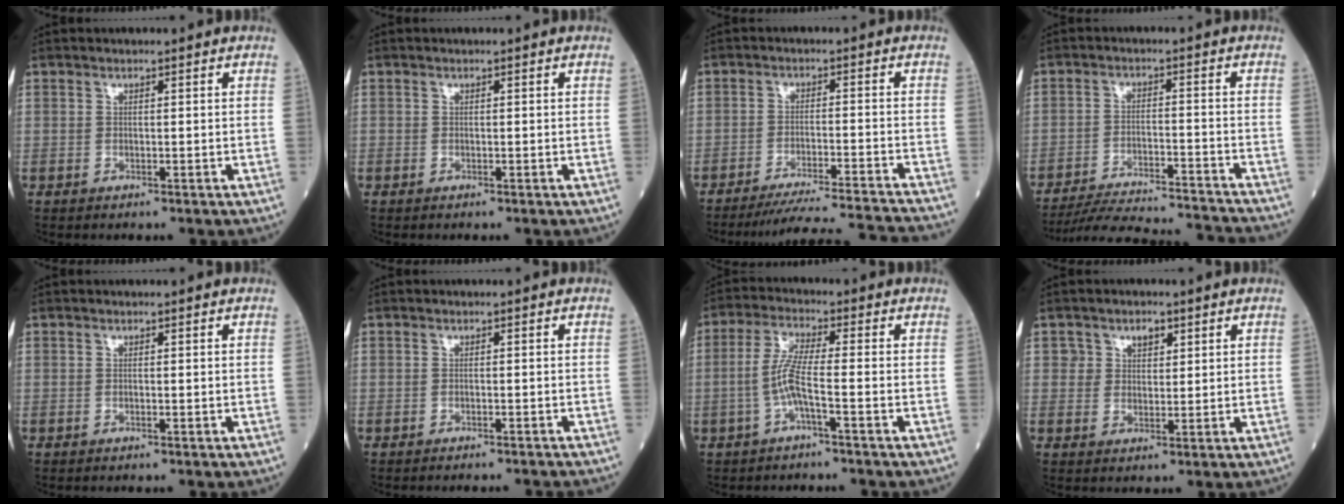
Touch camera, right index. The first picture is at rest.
{"total": 0.0}
{"total": 16.1, "force": [-15.4, -2.0, 4.4], "torque": [-0.058, -0.031, -0.214]}
{"total": 16.6, "force": [-16.0, 0.4, 4.4], "torque": [-0.080, -0.017, -0.229]}
{"total": 0.0}
{"total": 4.2, "force": [-4.1, 0.1, 1.1], "torque": [-0.012, -0.016, -0.043]}
{"total": 5.3, "force": [-1.7, 0.0, 5.0], "torque": [-0.108, 0.008, -0.035]}
{"total": 2.9, "force": [1.5, 2.2, 1.2], "torque": [-0.010, -0.001, 0.021]}